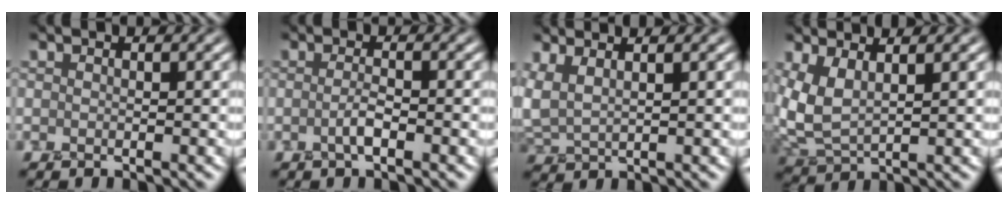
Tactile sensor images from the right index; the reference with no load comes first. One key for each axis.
{"total": 1.5, "fx": -0.6, "fy": 0.3, "fz": 1.4, "tx": -0.027, "ty": 0.000, "tz": -0.013}
{"total": 3.3, "fx": 2.2, "fy": 1.0, "fz": 2.2, "tx": -0.053, "ty": 0.010, "tz": 0.039}
{"total": 3.8, "fx": 1.6, "fy": 1.6, "fz": 3.0, "tx": -0.081, "ty": -0.003, "tz": 0.036}